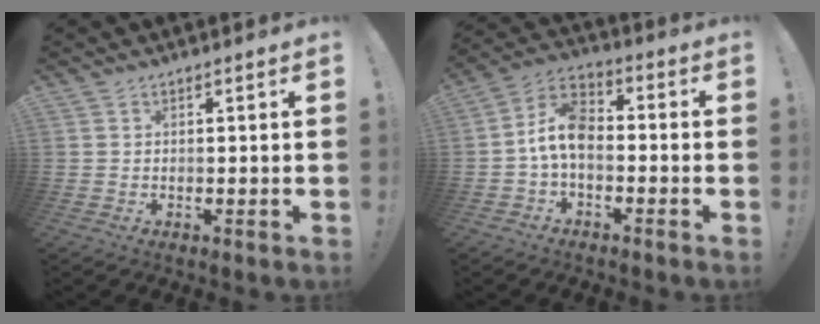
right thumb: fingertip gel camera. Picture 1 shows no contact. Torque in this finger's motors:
{"motor_torque": [1.30, 1.27, 0.84, -0.38, 0.05]}